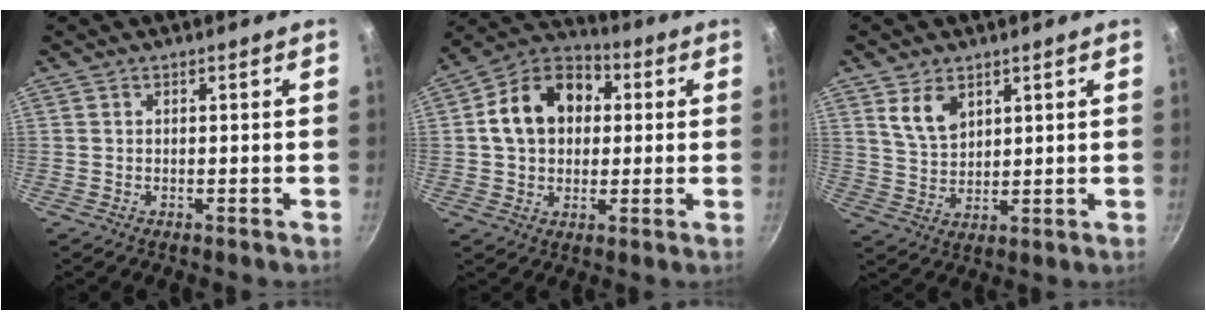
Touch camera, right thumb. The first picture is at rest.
{"total": 14.9, "force": [2.3, 11.4, 9.3], "torque": [-0.131, 0.031, 0.022]}
{"total": 6.5, "force": [3.4, 4.0, 3.8], "torque": [-0.056, -0.020, 0.071]}